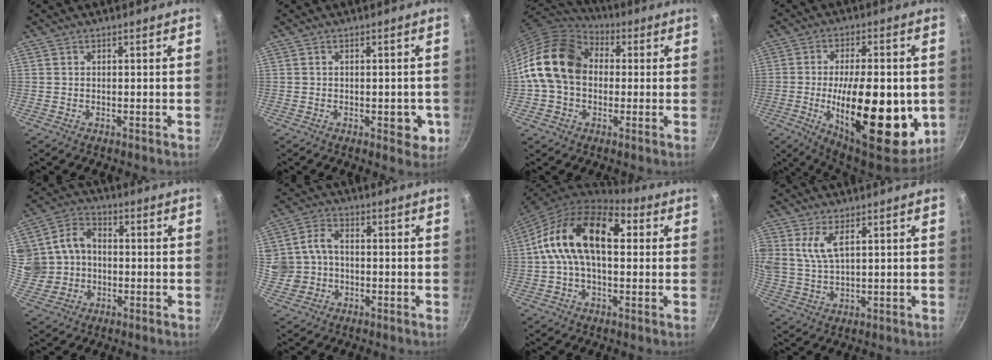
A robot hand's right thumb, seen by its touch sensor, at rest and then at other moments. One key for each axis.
{"total": 4.5, "fx": -1.1, "fy": 2.4, "fz": 3.7, "tx": -0.026, "ty": 0.003, "tz": -0.013}
{"total": 16.8, "fx": 1.2, "fy": 12.7, "fz": 11.0, "tx": -0.174, "ty": 0.033, "tz": 0.009}
{"total": 24.5, "fx": -4.2, "fy": 10.0, "fz": 22.0, "tx": -0.313, "ty": -0.004, "tz": -0.054}
{"total": 12.0, "fx": 0.2, "fy": 10.4, "fz": 6.1, "tx": -0.102, "ty": 0.021, "tz": 0.003}
{"total": 7.3, "fx": -0.7, "fy": 6.3, "fz": 3.6, "tx": -0.052, "ty": 0.020, "tz": -0.011}
{"total": 18.1, "fx": 3.1, "fy": 10.5, "fz": 14.5, "tx": -0.224, "ty": 0.026, "tz": 0.029}
{"total": 6.0, "fx": 2.4, "fy": 2.9, "fz": 4.7, "tx": -0.094, "ty": -0.012, "tz": 0.053}